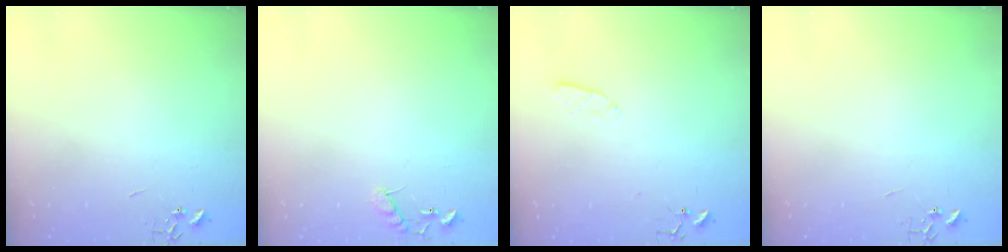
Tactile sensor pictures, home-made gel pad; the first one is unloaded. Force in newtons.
{"total": 8.8, "press": 8.8, "slide": 0.4}
{"total": 2.9, "press": 2.8, "slide": 0.5}
{"total": 0.0}